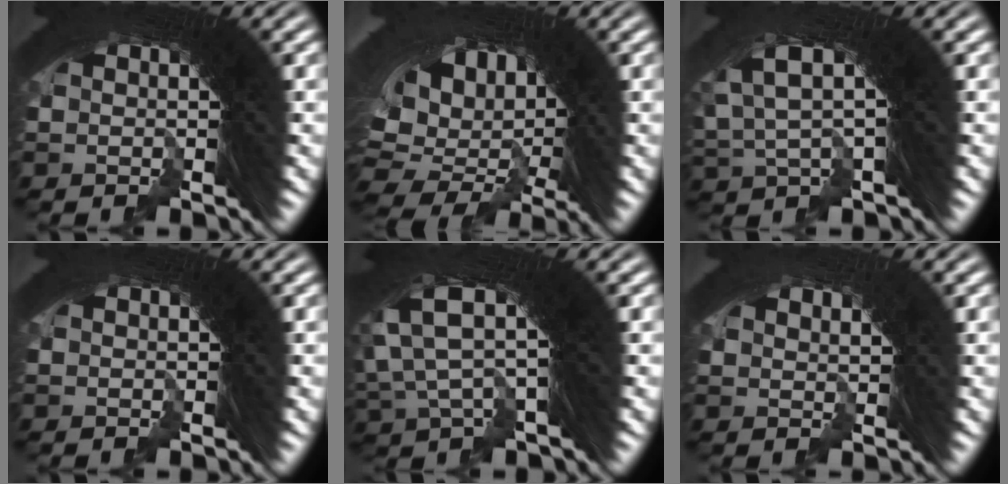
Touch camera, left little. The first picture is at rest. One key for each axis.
{"total": 13.0, "fx": -3.8, "fy": 10.1, "fz": 7.2, "tx": -0.178, "ty": -0.065, "tz": -0.036}
{"total": 6.9, "fx": 0.4, "fy": 4.6, "fz": 5.2, "tx": -0.117, "ty": 0.002, "tz": -0.003}
{"total": 0.0}
{"total": 8.5, "fx": 1.5, "fy": 4.8, "fz": 6.9, "tx": -0.149, "ty": 0.014, "tz": 0.012}
{"total": 0.7, "fx": -0.2, "fy": 0.6, "fz": 0.0, "tx": -0.021, "ty": -0.012, "tz": 0.001}